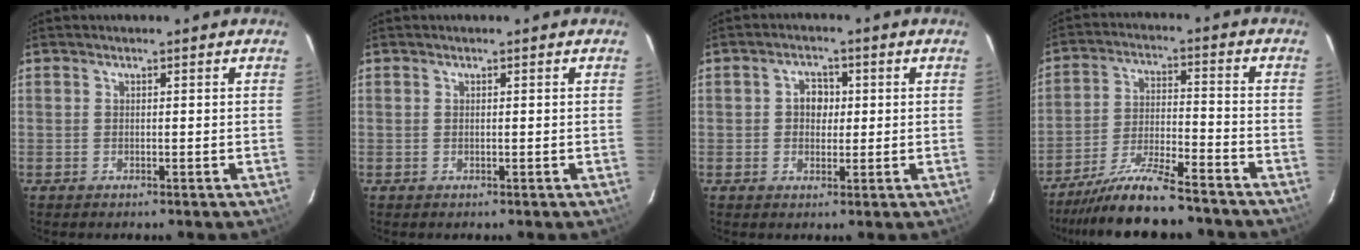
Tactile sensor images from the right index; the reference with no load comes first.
{"total": 0.0}
{"total": 3.5, "force": [0.2, 3.1, 1.7], "torque": [-0.025, 0.013, 0.003]}
{"total": 13.1, "force": [-11.7, 1.1, 5.8], "torque": [-0.122, -0.012, -0.201]}